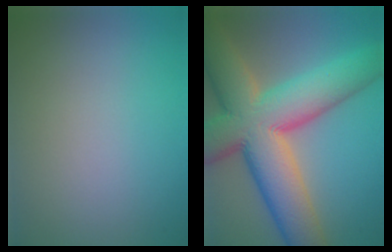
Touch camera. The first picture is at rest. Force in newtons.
{"total": 14.3, "press": 14.3, "slide": 0.7}